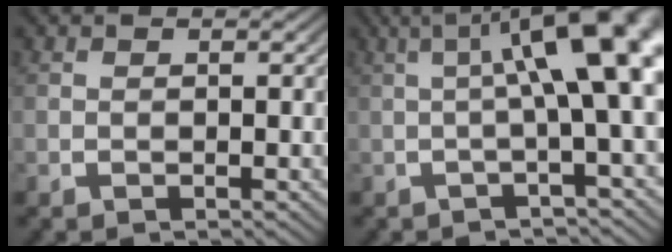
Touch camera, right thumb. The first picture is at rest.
{"total": 9.1, "force": [2.1, 3.4, 8.2], "torque": [-0.102, 0.024, 0.014]}